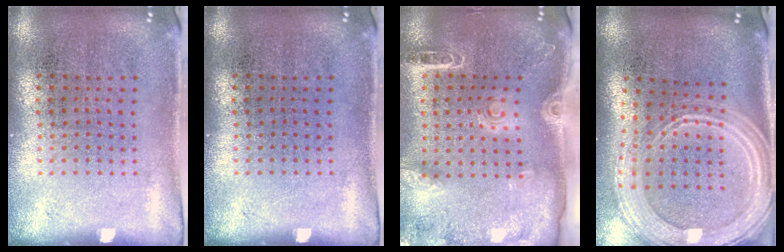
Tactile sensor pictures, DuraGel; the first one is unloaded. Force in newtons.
{"total": 0.0}
{"total": 1.9, "press": 1.9, "slide": 0.3}
{"total": 3.0, "press": 2.4, "slide": 1.8}